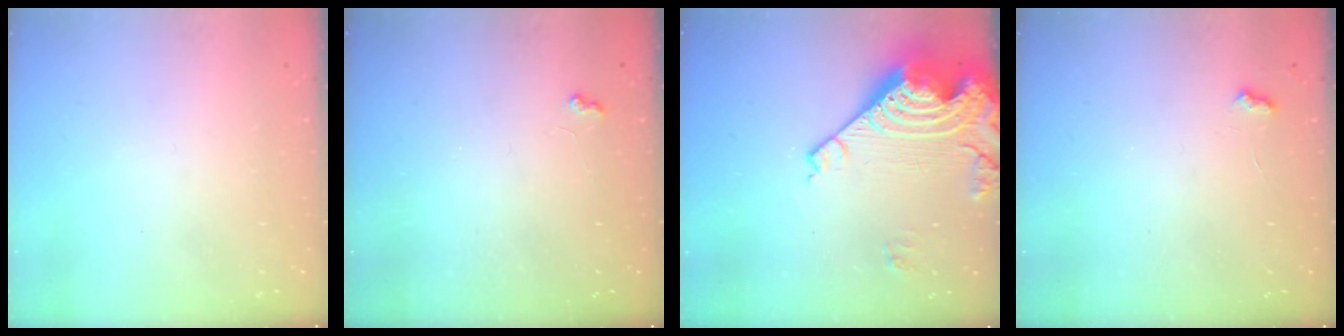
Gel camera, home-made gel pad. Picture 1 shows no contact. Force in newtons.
{"total": 2.9, "press": 2.8, "slide": 0.5}
{"total": 17.9, "press": 17.8, "slide": 1.9}
{"total": 3.9, "press": 3.9, "slide": 0.5}